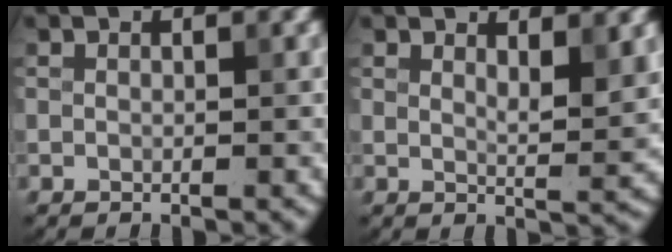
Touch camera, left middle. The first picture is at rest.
{"total": 3.1, "force": [1.9, 0.7, 2.3], "torque": [-0.032, -0.007, 0.033]}